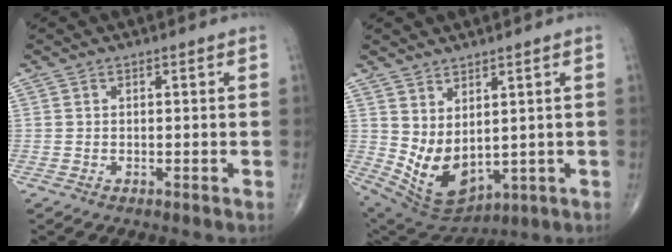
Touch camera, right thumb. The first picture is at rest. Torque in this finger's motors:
{"motor_torque": [-0.49, 0.90, 0.12, 0.00, 0.08]}